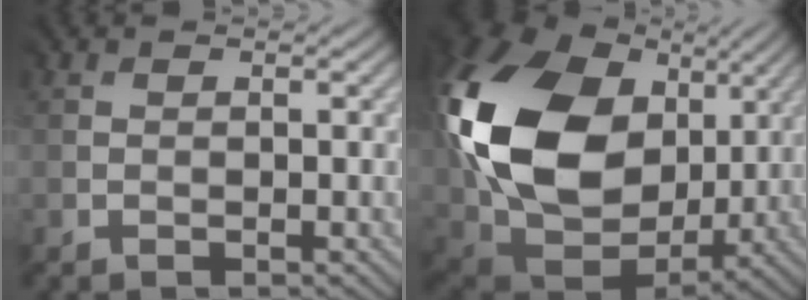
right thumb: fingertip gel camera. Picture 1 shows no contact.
{"total": 19.6, "force": [5.4, 14.5, 12.0], "torque": [-0.325, 0.009, 0.113]}